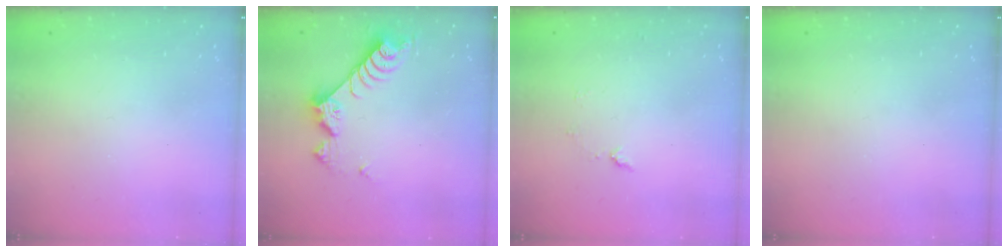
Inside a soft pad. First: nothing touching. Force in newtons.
{"total": 8.6, "press": 8.6, "slide": 0.2}
{"total": 5.2, "press": 5.1, "slide": 0.6}
{"total": 0.0}